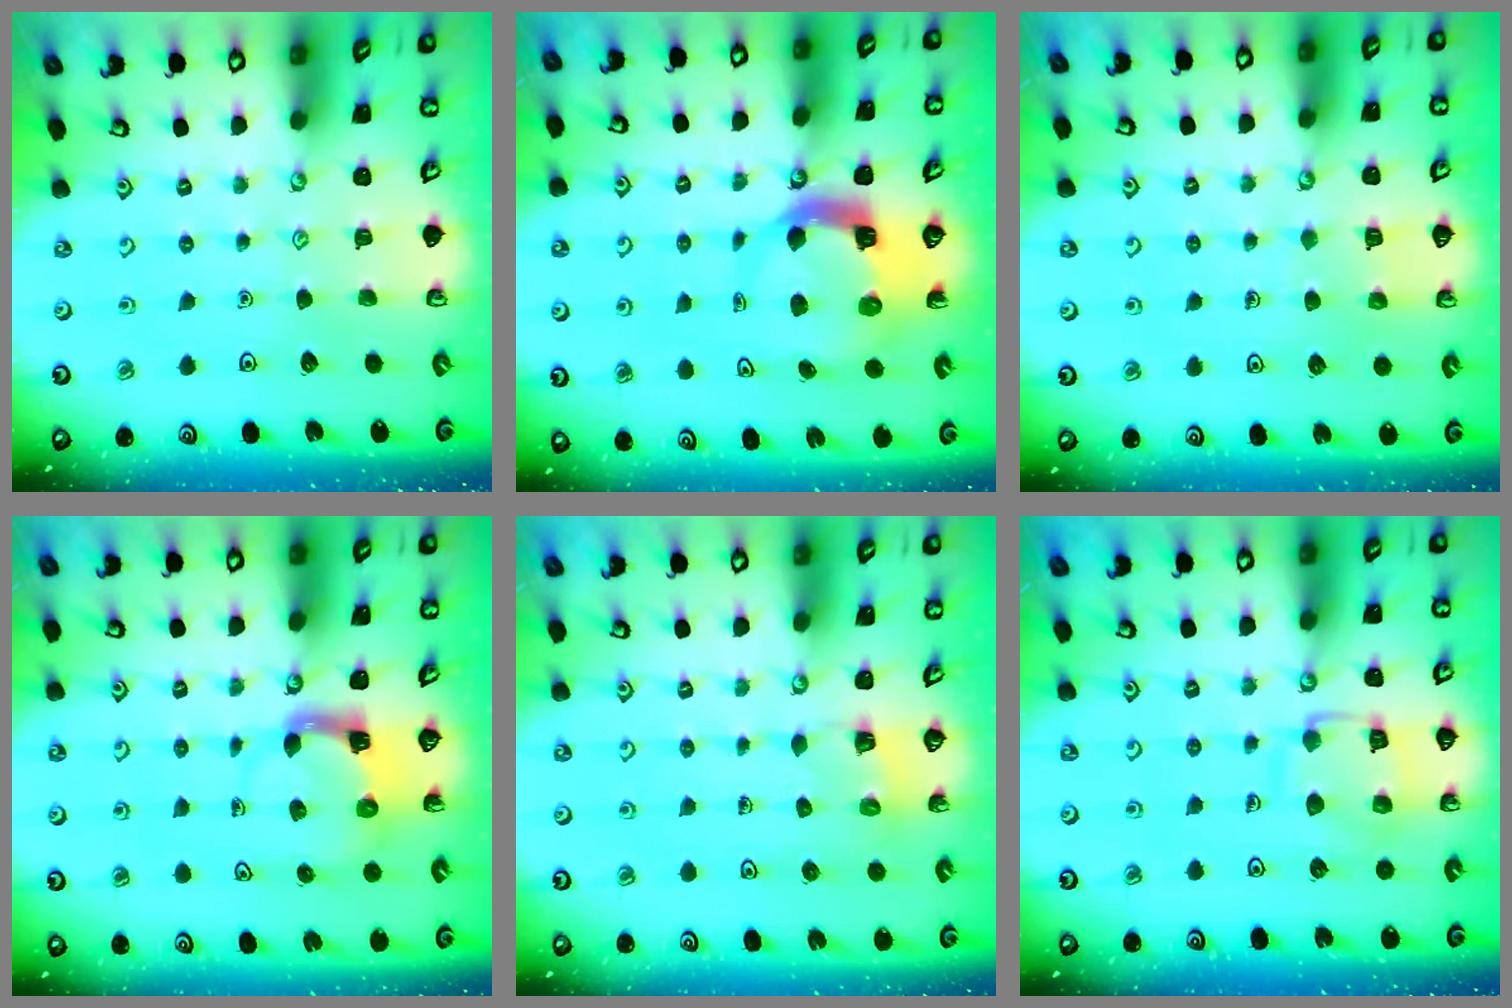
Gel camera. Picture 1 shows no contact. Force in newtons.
{"total": 6.2, "press": 6.1, "slide": 0.8}
{"total": 4.4, "press": 4.4, "slide": 0.3}
{"total": 3.5, "press": 3.5, "slide": 0.5}
{"total": 2.6, "press": 2.6, "slide": 0.3}
{"total": 12.6, "press": 12.5, "slide": 1.3}